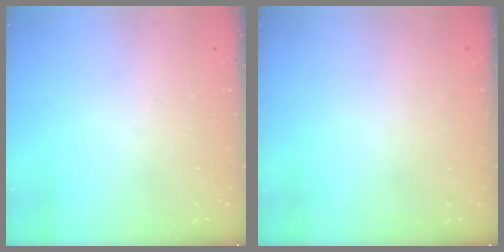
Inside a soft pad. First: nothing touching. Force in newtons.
{"total": 0.0}